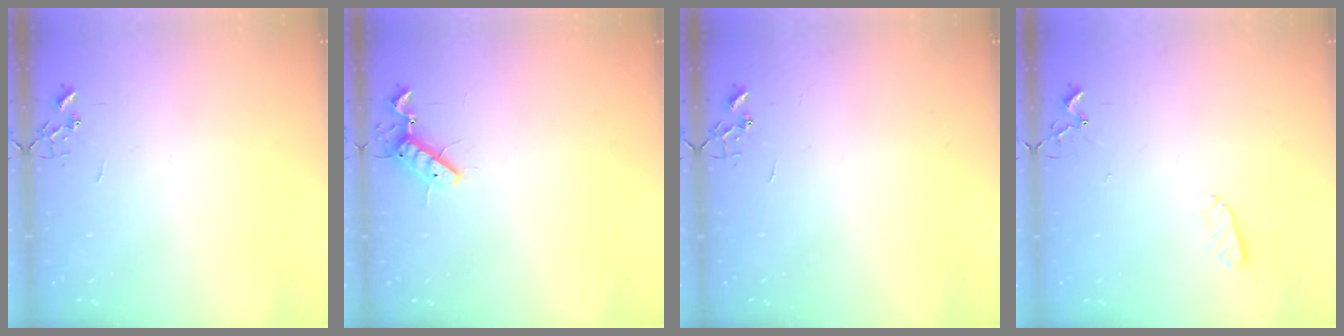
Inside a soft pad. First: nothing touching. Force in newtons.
{"total": 8.5, "press": 8.4, "slide": 1.5}
{"total": 0.0}
{"total": 3.5, "press": 3.4, "slide": 0.5}